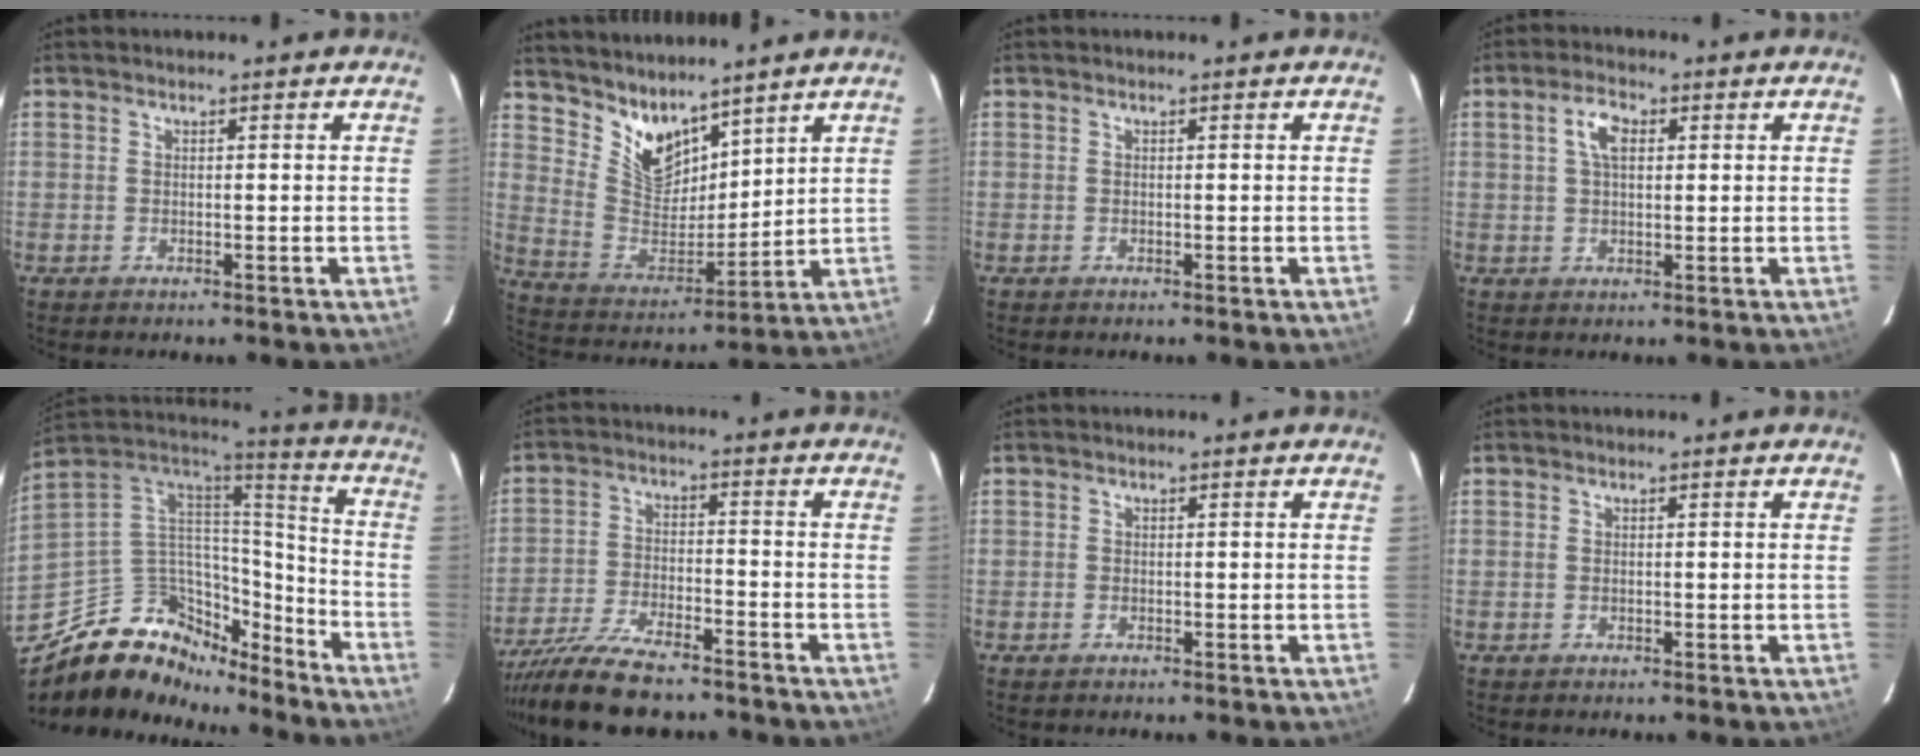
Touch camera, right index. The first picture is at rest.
{"total": 10.8, "force": [8.9, 4.8, 4.0], "torque": [-0.081, -0.008, 0.184]}
{"total": 0.0}
{"total": 4.3, "force": [1.3, 2.3, 3.4], "torque": [-0.065, 0.012, 0.025]}
{"total": 20.6, "force": [-14.7, 12.2, 7.6], "torque": [-0.176, 0.044, -0.235]}
{"total": 14.4, "force": [-12.3, 3.3, 6.6], "torque": [-0.153, -0.028, -0.216]}
{"total": 0.7, "force": [-0.5, 0.5, 0.1], "torque": [-0.004, -0.001, -0.010]}
{"total": 0.0}